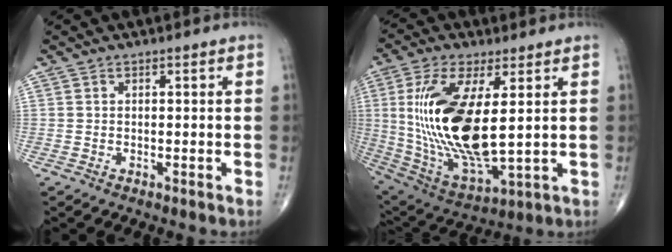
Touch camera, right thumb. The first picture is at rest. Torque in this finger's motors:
{"motor_torque": [0.41, 4.21, 2.20, 0.57, 0.83]}